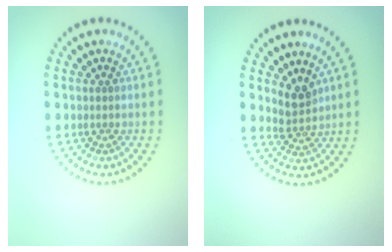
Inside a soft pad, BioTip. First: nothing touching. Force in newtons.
{"total": 2.4, "press": 1.8, "slide": 1.5}